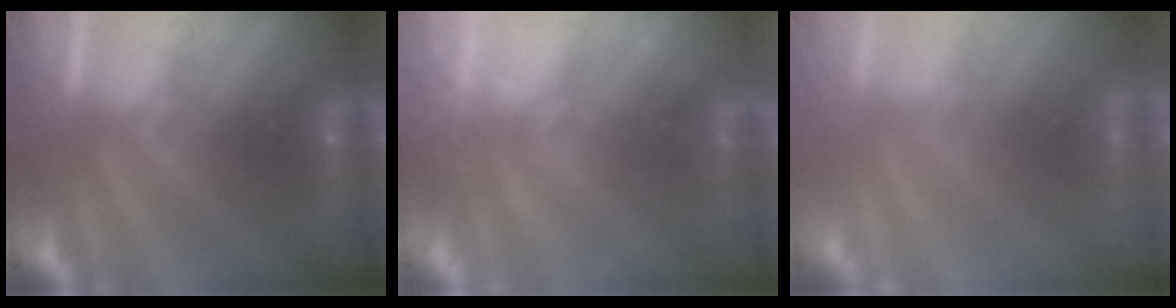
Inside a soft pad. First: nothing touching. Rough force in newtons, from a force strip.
{"total": 2.4}
{"total": 3.0}